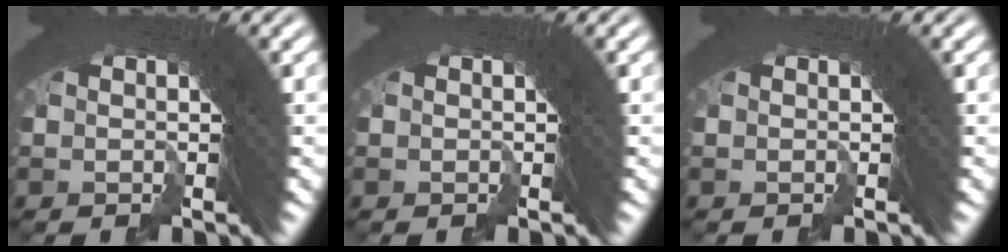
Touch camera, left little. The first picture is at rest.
{"total": 0.0}
{"total": 0.0}